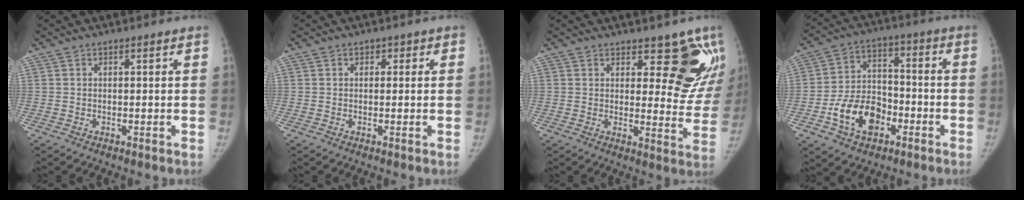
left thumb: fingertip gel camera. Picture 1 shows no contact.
{"total": 1.2, "force": [0.3, 1.0, 0.4], "torque": [0.010, 0.003, -0.002]}
{"total": 10.9, "force": [7.4, 5.2, 6.1], "torque": [-0.018, -0.056, 0.090]}
{"total": 13.6, "force": [-5.5, 9.4, 8.1], "torque": [-0.109, 0.037, -0.096]}